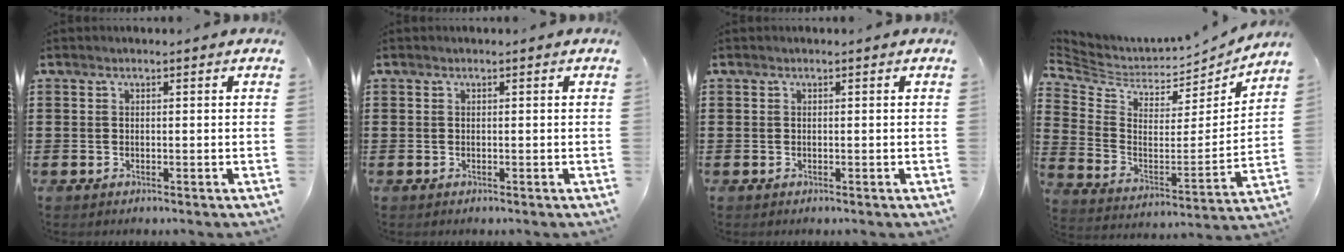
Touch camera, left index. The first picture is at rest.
{"total": 0.0}
{"total": 0.0}
{"total": 3.9, "force": [3.5, 1.6, 0.8], "torque": [-0.044, -0.042, 0.054]}